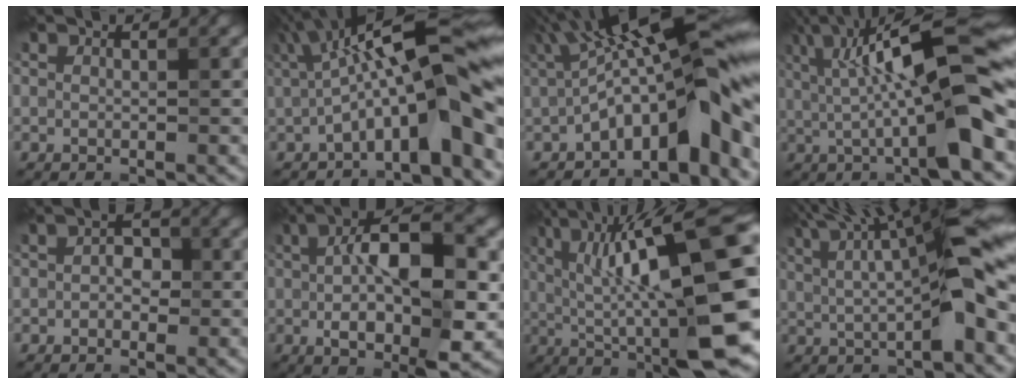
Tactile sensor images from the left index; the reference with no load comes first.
{"total": 12.7, "force": [-0.5, 2.7, 12.4], "torque": [-0.188, 0.034, -0.014]}
{"total": 13.7, "force": [-2.0, 4.2, 12.9], "torque": [-0.171, 0.035, -0.045]}
{"total": 13.0, "force": [1.1, 2.8, 12.6], "torque": [-0.190, 0.023, 0.014]}
{"total": 1.7, "force": [-0.4, 1.2, 1.2], "torque": [-0.016, 0.005, -0.011]}
{"total": 11.2, "force": [0.5, 4.3, 10.3], "torque": [-0.151, 0.015, 0.000]}
{"total": 17.1, "force": [1.1, 4.9, 16.4], "torque": [-0.226, 0.030, 0.011]}
{"total": 9.6, "force": [1.8, 1.7, 9.3], "torque": [-0.144, 0.019, 0.029]}